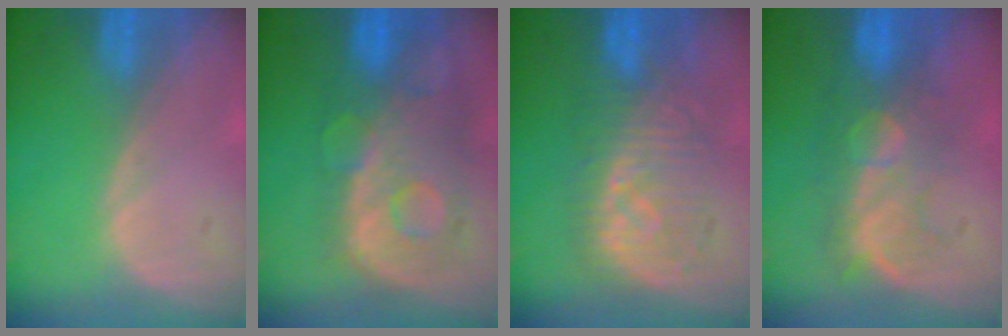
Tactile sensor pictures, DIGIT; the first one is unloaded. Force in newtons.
{"total": 11.2, "press": 9.7, "slide": 5.6}
{"total": 8.9, "press": 8.7, "slide": 1.8}
{"total": 8.0, "press": 7.8, "slide": 1.4}